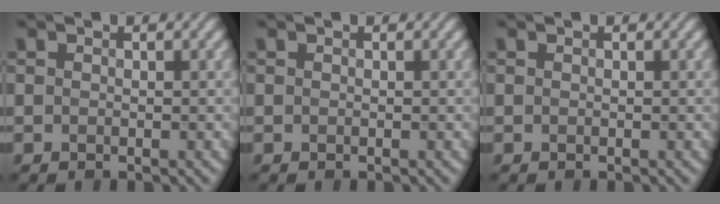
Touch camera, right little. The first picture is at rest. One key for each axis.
{"total": 0.0}
{"total": 0.0}